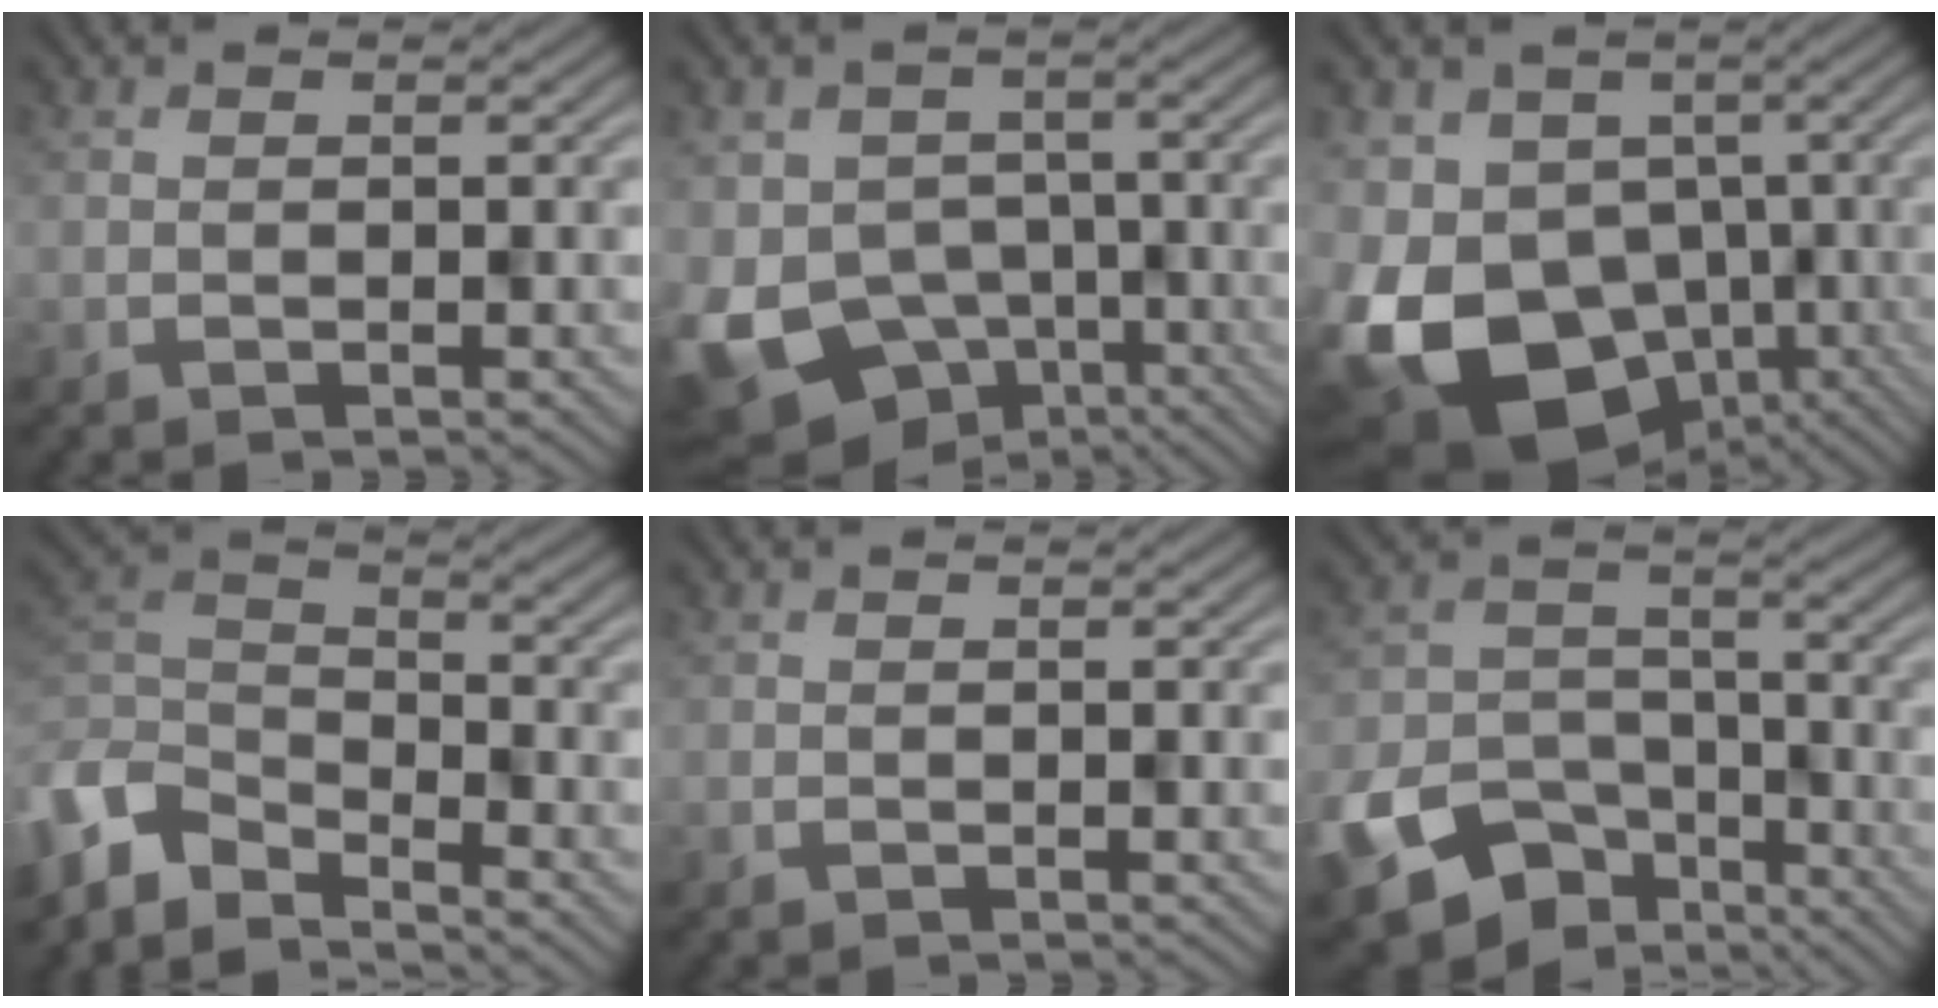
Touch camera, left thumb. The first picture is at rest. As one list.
[{"total": 11.6, "force": [-5.2, 8.8, 5.4], "torque": [-0.125, -0.031, -0.065]}, {"total": 16.1, "force": [-6.8, 11.3, 9.3], "torque": [-0.193, -0.030, -0.090]}, {"total": 6.0, "force": [-5.2, 2.2, 1.9], "torque": [-0.048, -0.009, -0.115]}, {"total": 0.0}, {"total": 12.9, "force": [-8.5, 8.3, 5.0], "torque": [-0.123, -0.039, -0.120]}]